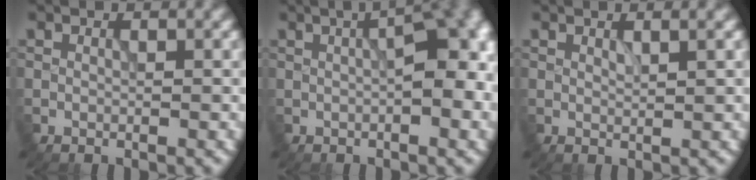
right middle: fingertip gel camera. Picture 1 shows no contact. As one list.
[{"total": 10.3, "force": [0.9, 4.6, 9.1], "torque": [-0.055, 0.030, -0.004]}, {"total": 0.9, "force": [0.7, -0.1, 0.5], "torque": [-0.011, 0.002, 0.010]}]